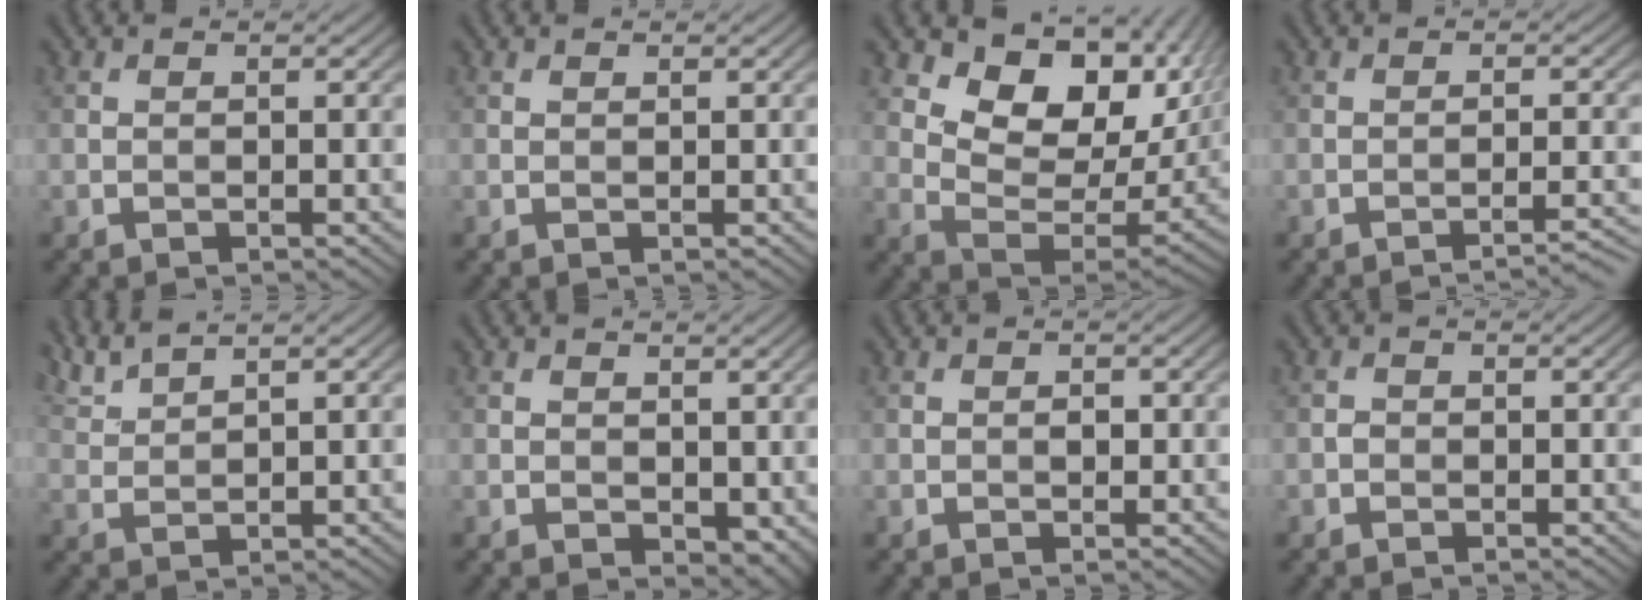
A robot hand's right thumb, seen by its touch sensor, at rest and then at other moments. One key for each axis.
{"total": 0.0}
{"total": 13.6, "fx": 6.4, "fy": 7.9, "fz": 9.0, "tx": -0.155, "ty": -0.006, "tz": 0.111}
{"total": 3.1, "fx": -2.2, "fy": 0.3, "fz": 2.2, "tx": -0.025, "ty": 0.011, "tz": -0.043}
{"total": 3.8, "fx": 3.3, "fy": 0.5, "fz": 1.9, "tx": -0.040, "ty": 0.009, "tz": 0.073}
{"total": 2.3, "fx": 0.7, "fy": 1.5, "fz": 1.6, "tx": -0.031, "ty": -0.009, "tz": 0.018}
{"total": 0.7, "fx": -0.1, "fy": 0.5, "fz": 0.6, "tx": -0.008, "ty": -0.001, "tz": -0.002}
{"total": 0.7, "fx": -0.4, "fy": 0.6, "fz": 0.2, "tx": -0.004, "ty": -0.001, "tz": -0.009}